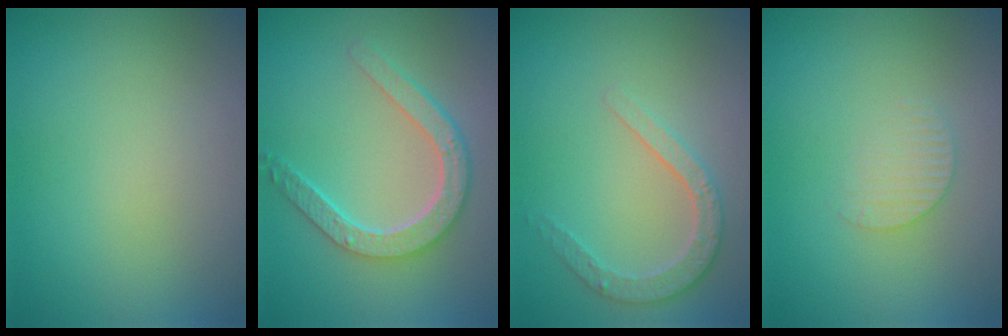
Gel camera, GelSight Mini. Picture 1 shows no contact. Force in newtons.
{"total": 4.7, "press": 3.8, "slide": 2.7}
{"total": 2.9, "press": 2.8, "slide": 0.7}
{"total": 1.5, "press": 1.5, "slide": 0.4}